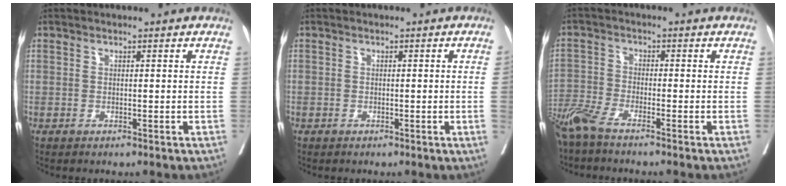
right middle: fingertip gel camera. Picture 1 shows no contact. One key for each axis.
{"total": 0.8, "fx": -0.3, "fy": 0.0, "fz": 0.8, "tx": -0.009, "ty": 0.002, "tz": -0.006}
{"total": 5.3, "fx": -4.5, "fy": 0.1, "fz": 2.9, "tx": -0.065, "ty": -0.015, "tz": -0.094}